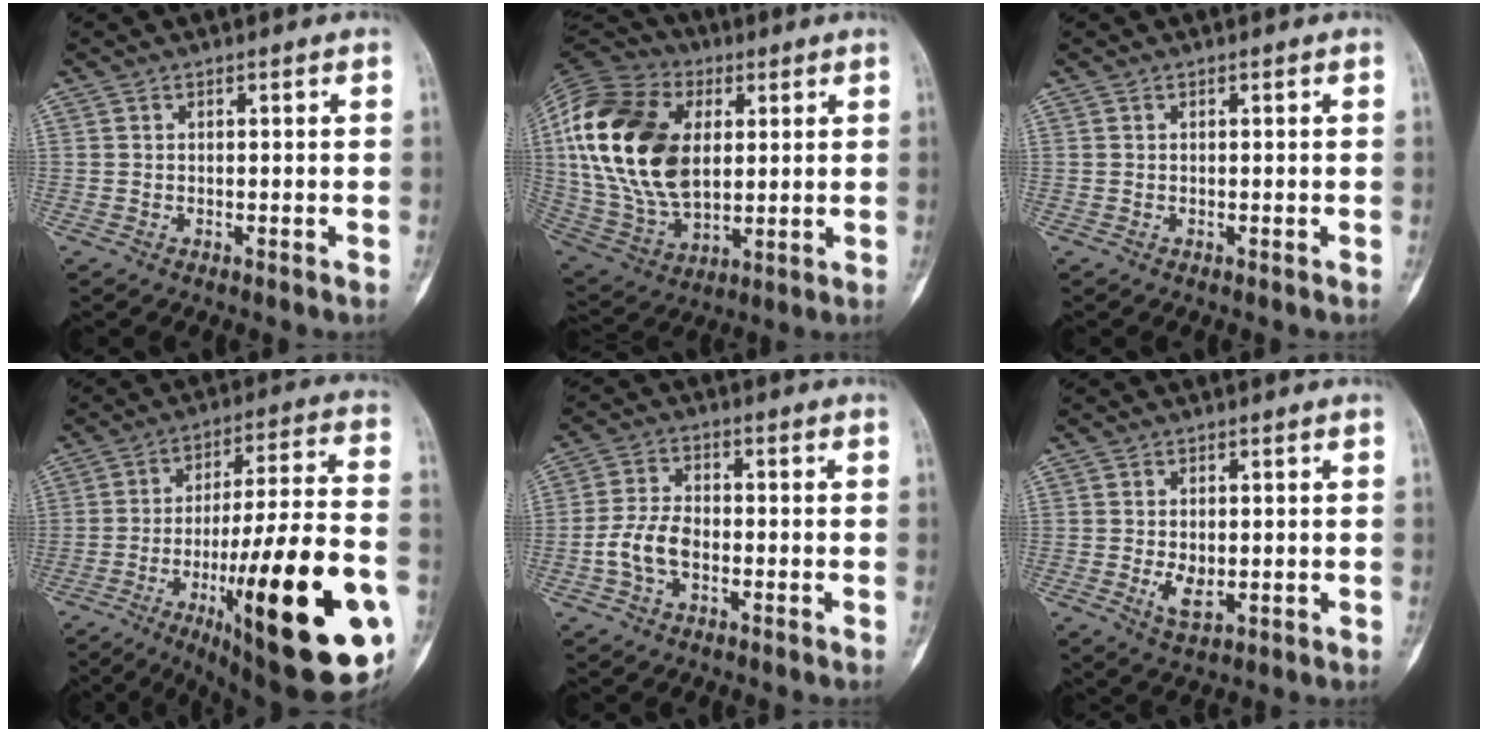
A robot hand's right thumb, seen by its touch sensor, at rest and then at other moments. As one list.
[{"total": 26.1, "force": [4.5, 16.5, 19.7], "torque": [-0.395, -0.014, 0.083]}, {"total": 0.0}, {"total": 32.3, "force": [-11.4, 7.5, 29.3], "torque": [-0.396, 0.034, -0.162]}, {"total": 6.6, "force": [-2.0, 4.0, 4.9], "torque": [-0.102, 0.022, -0.043]}, {"total": 4.4, "force": [-0.5, 2.5, 3.6], "torque": [-0.060, -0.008, -0.002]}]